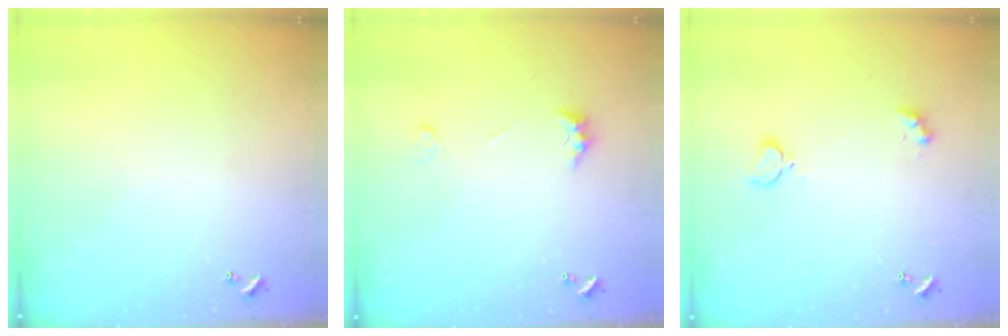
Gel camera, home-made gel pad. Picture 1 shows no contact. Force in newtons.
{"total": 2.5, "press": 2.4, "slide": 0.7}
{"total": 2.9, "press": 2.9, "slide": 0.6}